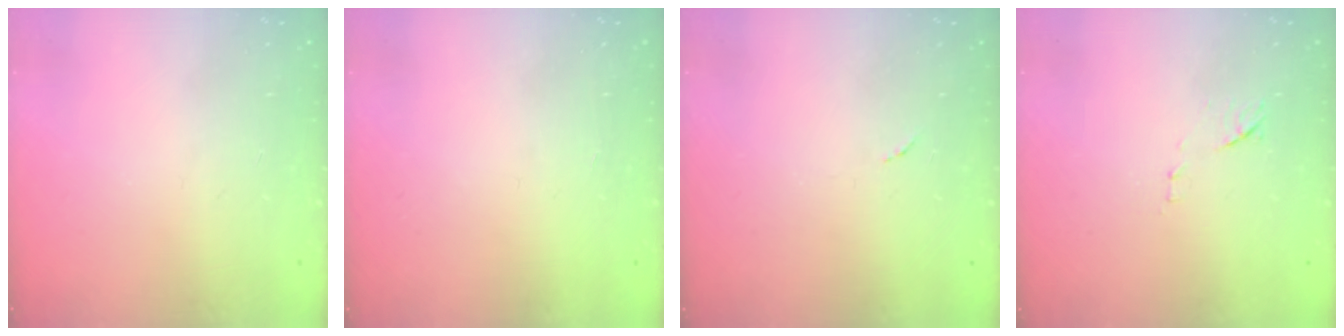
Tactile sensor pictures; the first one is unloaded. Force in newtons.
{"total": 1.7, "press": 1.7, "slide": 0.1}
{"total": 3.3, "press": 3.3, "slide": 0.2}
{"total": 7.1, "press": 7.1, "slide": 0.7}